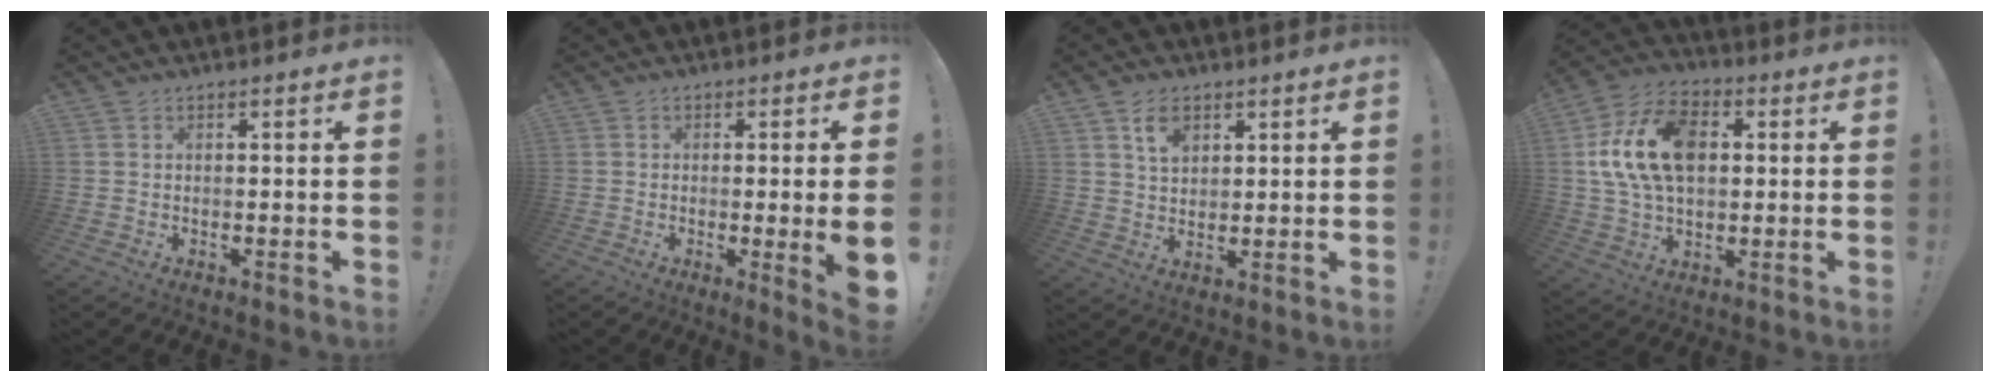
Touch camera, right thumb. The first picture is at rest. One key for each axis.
{"total": 7.0, "fx": -0.8, "fy": -0.2, "fz": 6.9, "tx": -0.092, "ty": -0.010, "tz": -0.011}
{"total": 6.3, "fx": 3.5, "fy": 4.2, "fz": 3.1, "tx": -0.043, "ty": -0.008, "tz": 0.063}
{"total": 18.2, "fx": 2.9, "fy": 12.2, "fz": 13.2, "tx": -0.231, "ty": 0.004, "tz": 0.055}